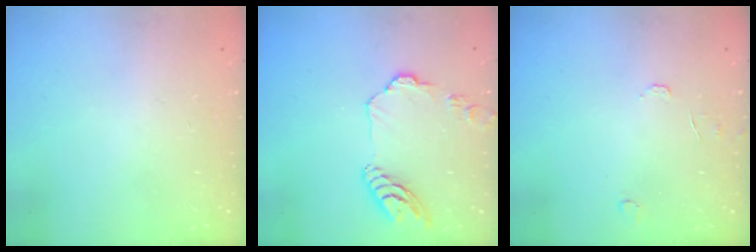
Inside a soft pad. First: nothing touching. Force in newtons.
{"total": 11.4, "press": 11.4, "slide": 0.9}
{"total": 6.6, "press": 6.6, "slide": 0.5}